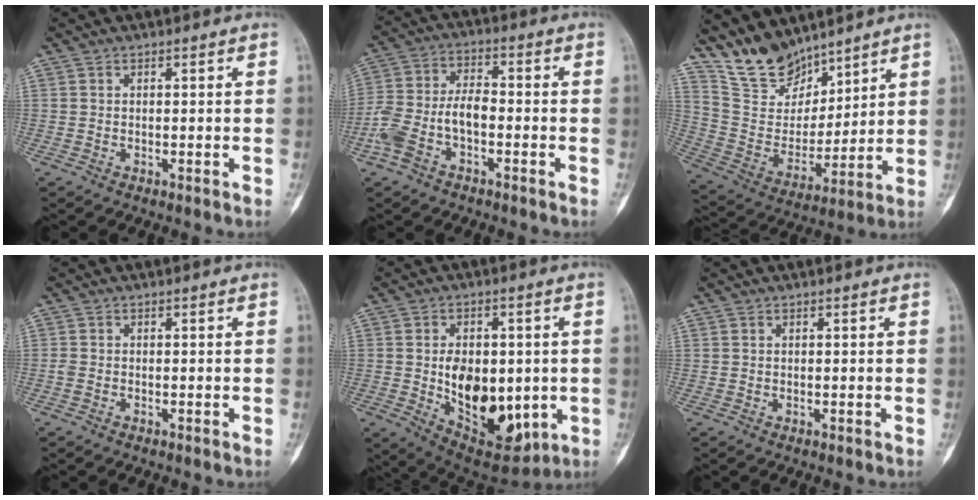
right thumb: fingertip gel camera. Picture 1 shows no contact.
{"total": 10.3, "force": [-3.4, 5.7, 8.0], "torque": [-0.174, 0.035, -0.069]}
{"total": 14.2, "force": [12.2, 6.4, 3.4], "torque": [-0.033, -0.069, 0.245]}
{"total": 1.0, "force": [-0.2, 0.7, 0.7], "torque": [-0.018, -0.001, -0.005]}
{"total": 17.4, "force": [-1.5, 10.4, 13.9], "torque": [-0.169, -0.016, 0.004]}
{"total": 0.0}